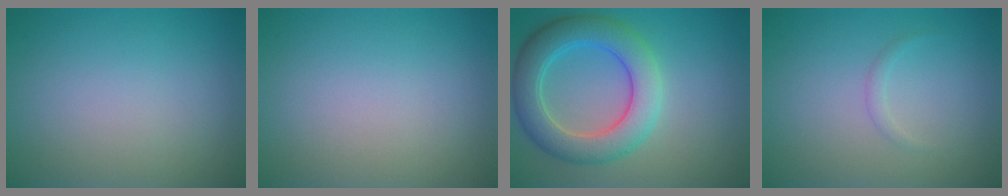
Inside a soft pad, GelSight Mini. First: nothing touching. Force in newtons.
{"total": 0.0}
{"total": 6.6, "press": 6.6, "slide": 0.2}
{"total": 0.7, "press": 0.7, "slide": 0.0}